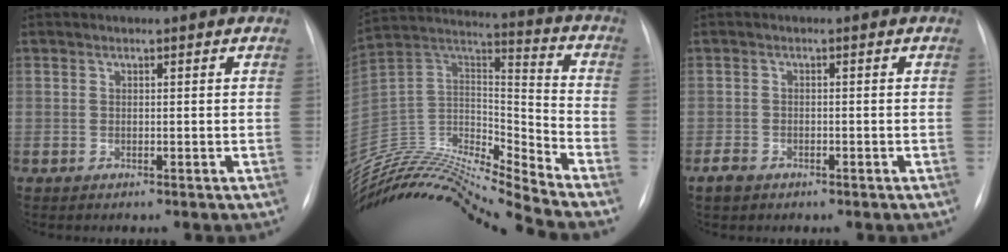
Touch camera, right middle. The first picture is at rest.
{"total": 25.1, "force": [-22.4, -1.6, 11.3], "torque": [-0.253, -0.016, -0.403]}
{"total": 2.1, "force": [-1.4, 1.4, 0.9], "torque": [-0.023, 0.001, -0.020]}